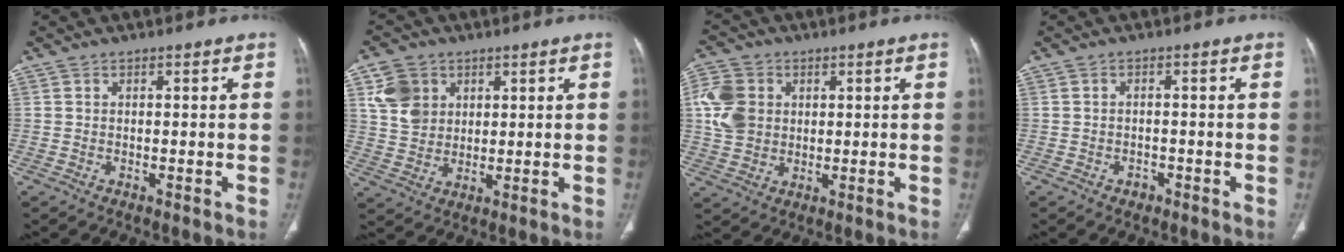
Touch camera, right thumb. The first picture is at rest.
{"total": 8.0, "force": [3.2, 6.5, 3.4], "torque": [-0.044, -0.009, 0.069]}
{"total": 9.3, "force": [1.8, 7.6, 5.0], "torque": [-0.091, 0.002, 0.033]}
{"total": 1.6, "force": [-1.0, 1.1, 0.5], "torque": [-0.010, 0.006, -0.013]}